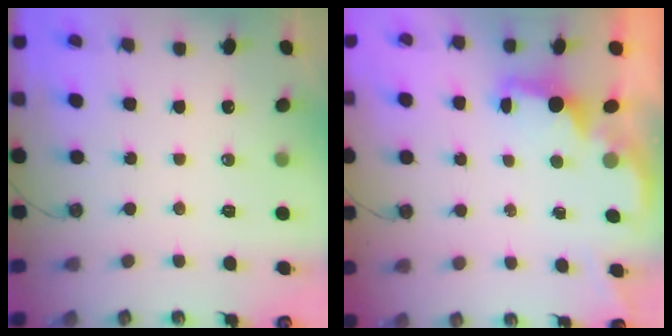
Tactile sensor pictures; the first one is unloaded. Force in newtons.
{"total": 1.9, "press": 1.7, "slide": 0.8}